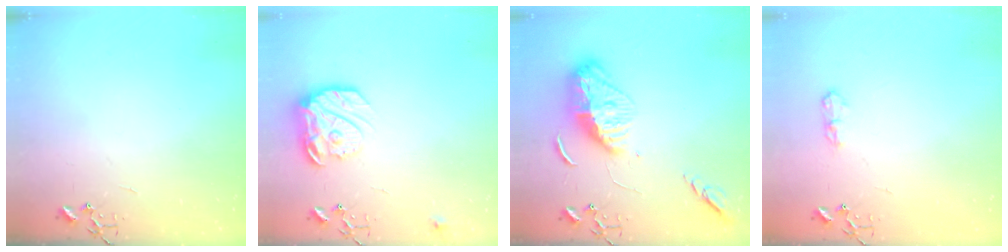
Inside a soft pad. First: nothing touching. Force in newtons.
{"total": 16.2, "press": 16.1, "slide": 1.4}
{"total": 15.6, "press": 15.5, "slide": 1.6}
{"total": 7.1, "press": 7.0, "slide": 0.9}